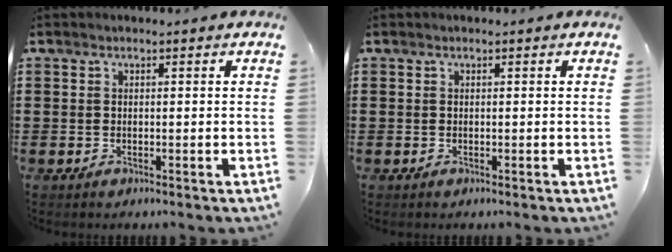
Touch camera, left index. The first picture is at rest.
{"total": 0.0}